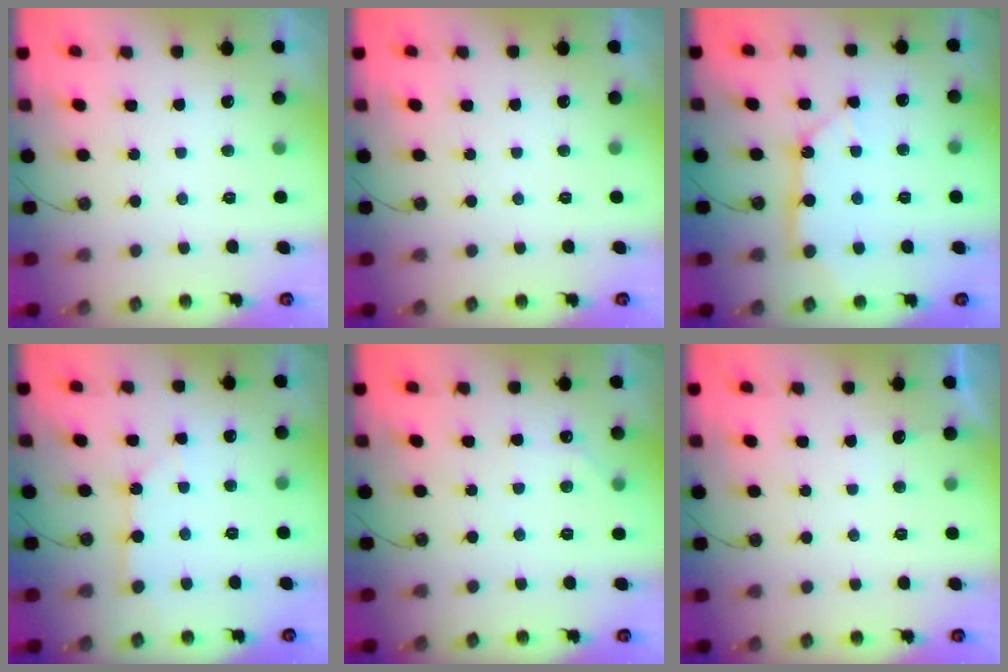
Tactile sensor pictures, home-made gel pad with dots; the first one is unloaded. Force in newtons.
{"total": 0.0}
{"total": 10.9, "press": 10.8, "slide": 1.4}
{"total": 2.2, "press": 2.2, "slide": 0.4}
{"total": 4.9, "press": 4.8, "slide": 0.5}
{"total": 2.5, "press": 2.5, "slide": 0.3}